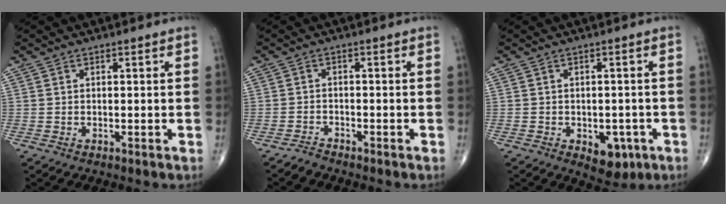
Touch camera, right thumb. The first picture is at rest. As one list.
[{"total": 1.7, "force": [-1.7, 0.3, 0.0], "torque": [-0.003, 0.002, -0.034]}, {"total": 5.9, "force": [-2.3, 3.7, 4.0], "torque": [-0.027, 0.008, -0.021]}]